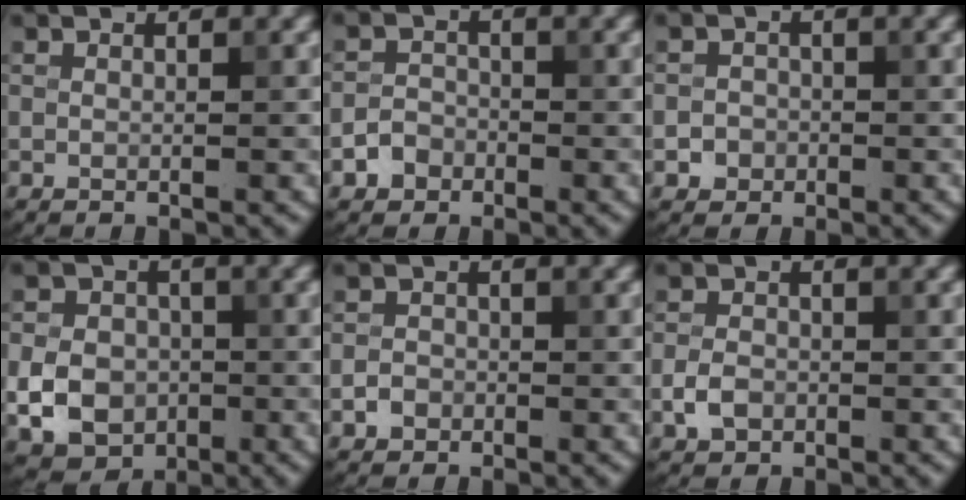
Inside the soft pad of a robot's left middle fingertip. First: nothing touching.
{"total": 2.0, "force": [-1.1, 1.6, 0.5], "torque": [-0.001, 0.005, -0.023]}
{"total": 1.6, "force": [-0.6, 1.5, 0.2], "torque": [0.018, 0.001, -0.014]}
{"total": 5.5, "force": [-1.3, 4.6, 2.8], "torque": [-0.049, 0.000, -0.034]}
{"total": 1.4, "force": [-0.6, 1.2, 0.4], "torque": [-0.001, 0.002, -0.014]}
{"total": 2.2, "force": [-0.8, 1.6, 1.2], "torque": [-0.020, 0.001, -0.022]}